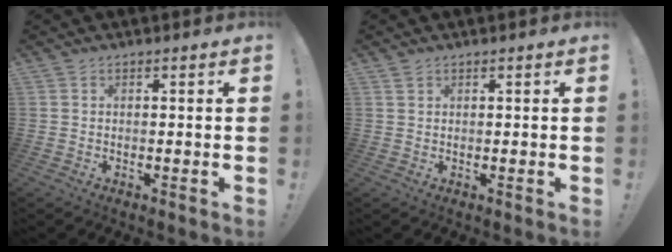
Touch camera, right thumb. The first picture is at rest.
{"total": 1.1, "force": [0.8, 0.6, 0.4], "torque": [0.000, -0.003, 0.014]}